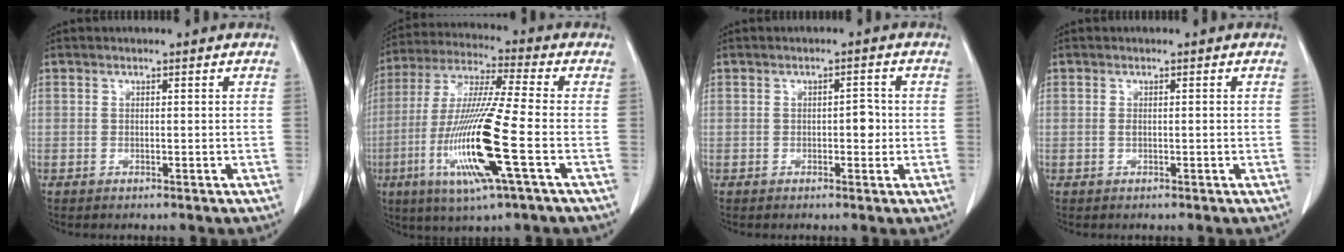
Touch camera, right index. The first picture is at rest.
{"total": 16.5, "force": [-4.9, -0.1, 15.8], "torque": [-0.327, -0.020, -0.097]}
{"total": 2.3, "force": [-0.3, 1.2, 2.0], "torque": [-0.023, 0.004, -0.003]}
{"total": 0.9, "force": [-0.1, 0.2, 0.9], "torque": [-0.017, -0.001, 0.001]}